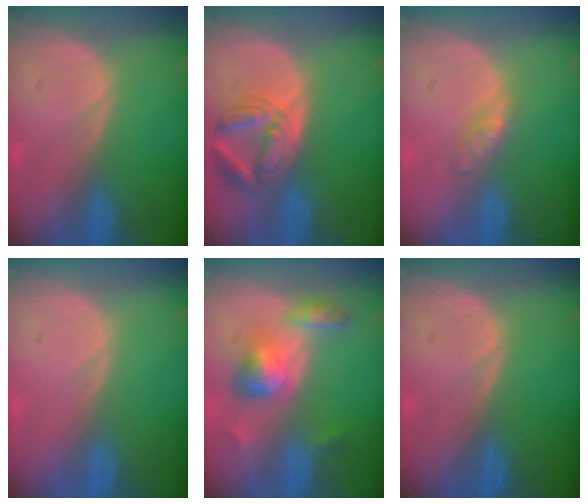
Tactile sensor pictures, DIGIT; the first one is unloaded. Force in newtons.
{"total": 6.4, "press": 6.4, "slide": 0.9}
{"total": 2.4, "press": 2.4, "slide": 0.2}
{"total": 0.0}
{"total": 6.2, "press": 5.5, "slide": 2.8}
{"total": 0.0}